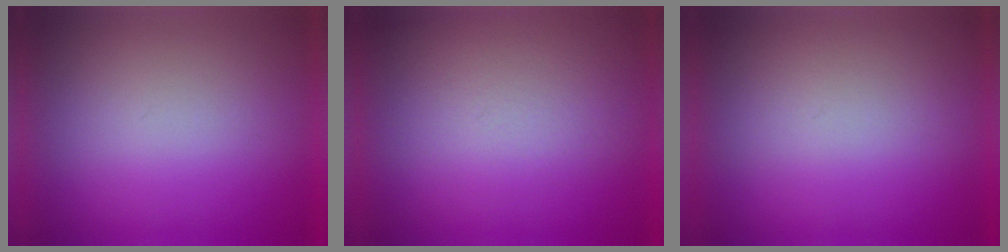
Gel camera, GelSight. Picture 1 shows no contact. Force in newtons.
{"total": 4.5}
{"total": 1.1}